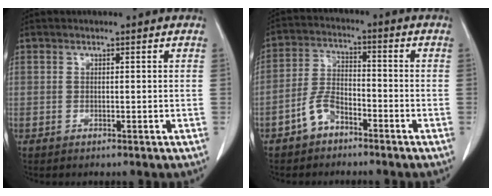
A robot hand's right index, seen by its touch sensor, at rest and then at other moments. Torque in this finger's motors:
{"motor_torque": [0.10, 0.06, -0.13, -0.03]}